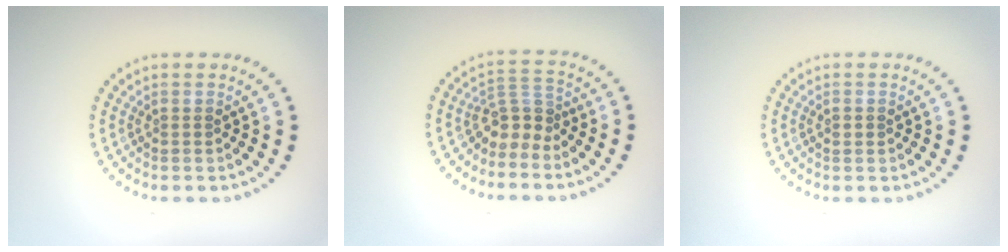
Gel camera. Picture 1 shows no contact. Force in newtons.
{"total": 2.8, "press": 2.0, "slide": 2.0}
{"total": 1.0, "press": 0.9, "slide": 0.1}